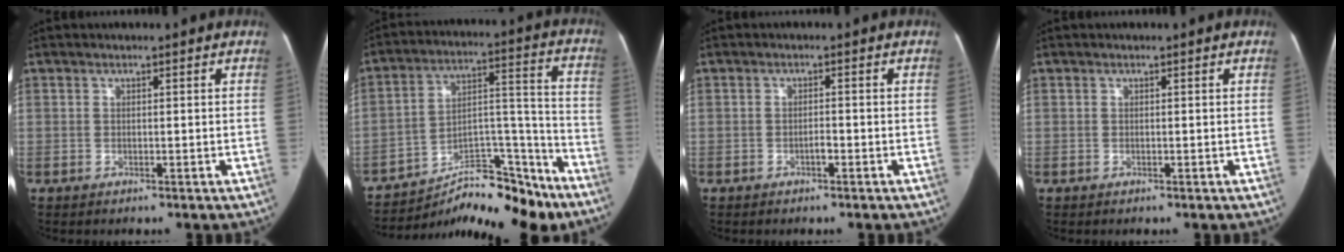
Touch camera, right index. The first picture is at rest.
{"total": 17.6, "force": [-14.6, 5.4, 8.2], "torque": [-0.119, 0.053, -0.226]}
{"total": 1.3, "force": [-0.7, 0.4, 1.0], "torque": [-0.016, 0.003, -0.012]}
{"total": 0.0}